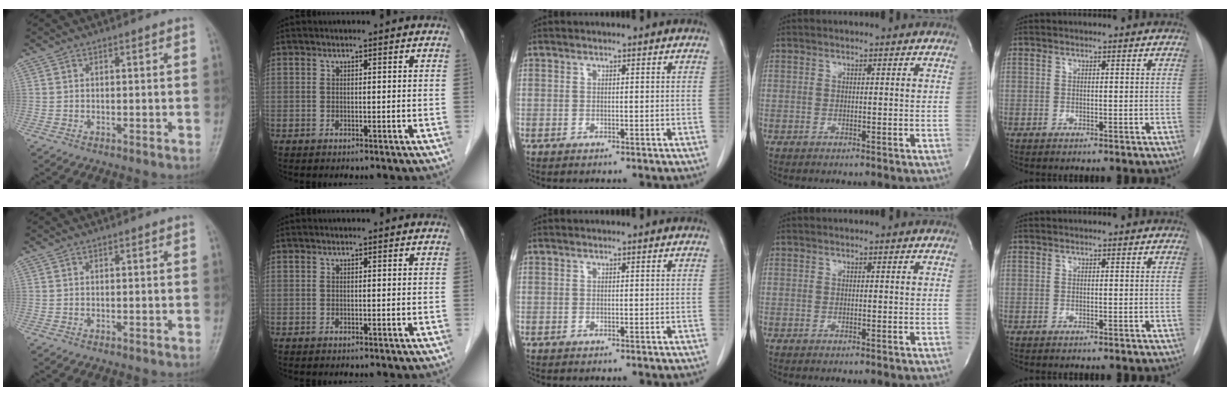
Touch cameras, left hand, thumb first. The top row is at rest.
{}